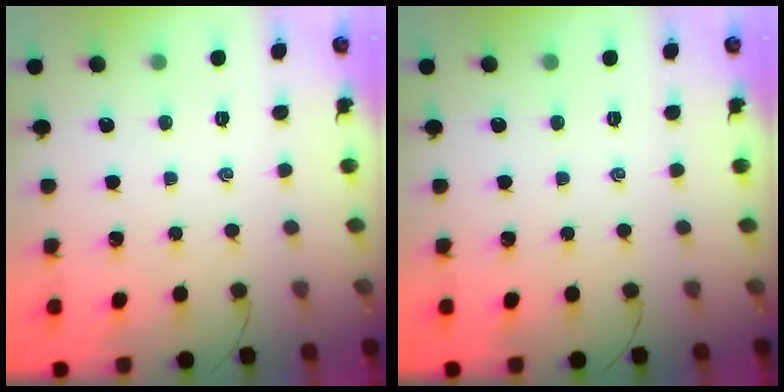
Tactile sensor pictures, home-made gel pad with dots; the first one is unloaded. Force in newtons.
{"total": 0.0}